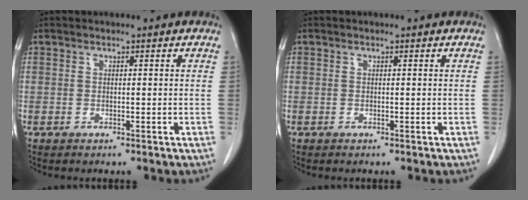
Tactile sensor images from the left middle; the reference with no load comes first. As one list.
[{"total": 0.0}]